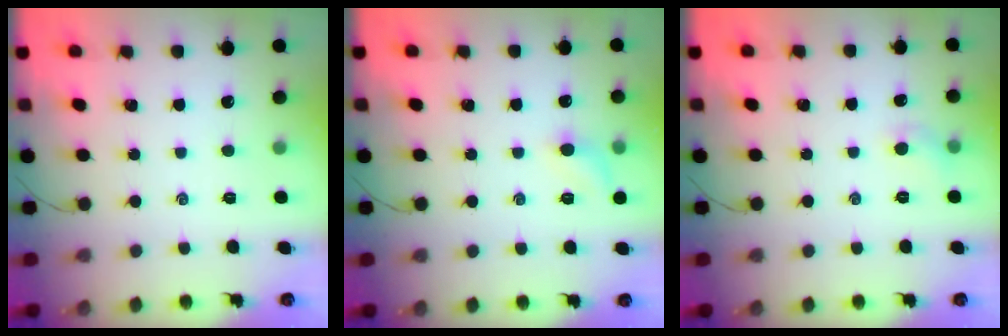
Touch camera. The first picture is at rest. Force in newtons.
{"total": 6.6, "press": 6.3, "slide": 1.9}
{"total": 4.8, "press": 4.6, "slide": 1.5}